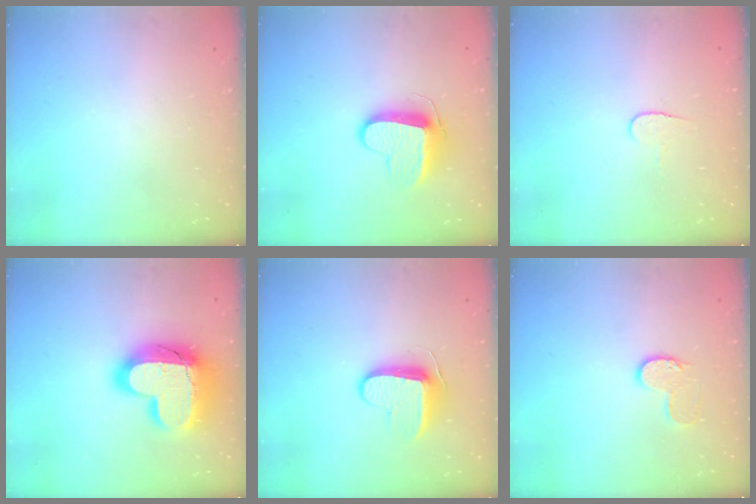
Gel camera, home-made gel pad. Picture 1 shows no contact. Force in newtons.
{"total": 9.8, "press": 9.8, "slide": 0.1}
{"total": 4.5, "press": 4.5, "slide": 0.5}
{"total": 22.3, "press": 22.3, "slide": 1.5}
{"total": 9.1, "press": 9.1, "slide": 1.0}
{"total": 7.4, "press": 7.4, "slide": 0.2}